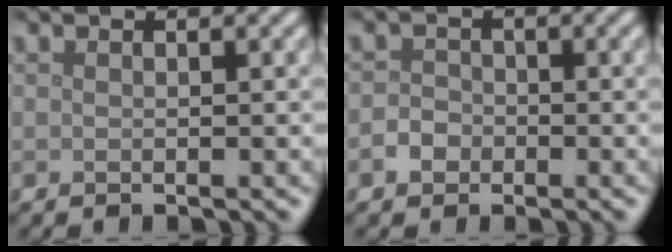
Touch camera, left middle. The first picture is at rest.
{"total": 1.6, "force": [-0.7, 1.4, 0.6], "torque": [-0.006, 0.003, -0.018]}